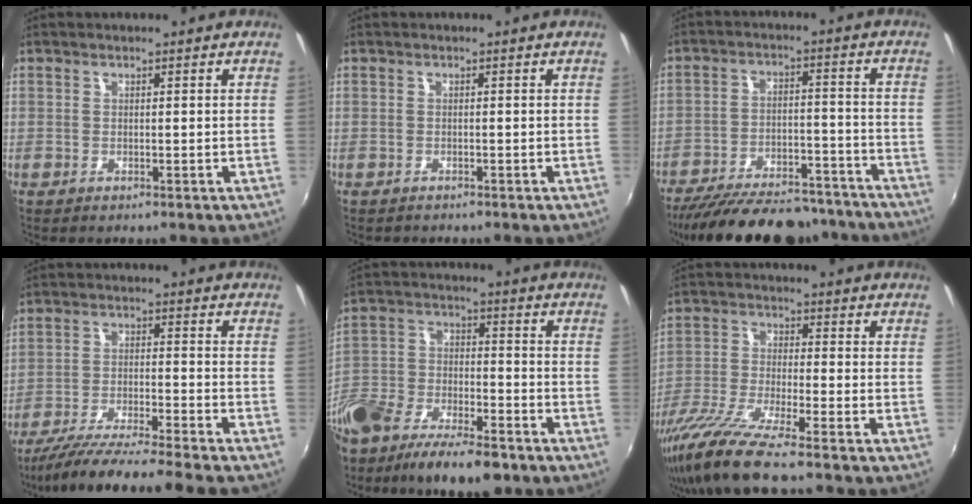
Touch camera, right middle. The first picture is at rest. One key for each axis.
{"total": 0.7, "fx": -0.7, "fy": 0.2, "fz": 0.0, "tx": -0.005, "ty": 0.000, "tz": -0.010}
{"total": 24.2, "fx": -20.9, "fy": 7.2, "fz": 9.7, "tx": -0.192, "ty": -0.003, "tz": -0.284}
{"total": 14.7, "fx": -13.1, "fy": -2.1, "fz": 6.4, "tx": -0.132, "ty": -0.031, "tz": -0.222}
{"total": 15.3, "fx": -9.8, "fy": 6.6, "fz": 9.7, "tx": -0.215, "ty": -0.024, "tz": -0.177}
{"total": 12.7, "fx": -9.8, "fy": -0.1, "fz": 8.0, "tx": -0.168, "ty": -0.037, "tz": -0.185}